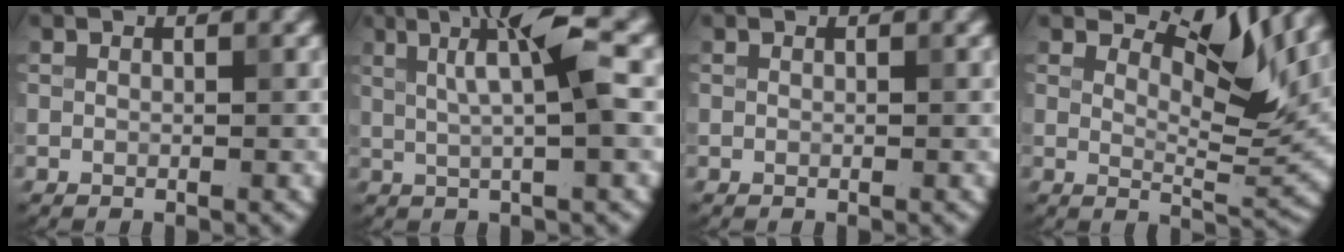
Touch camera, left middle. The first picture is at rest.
{"total": 5.3, "force": [0.7, 0.2, 5.3], "torque": [-0.102, 0.007, 0.030]}
{"total": 0.0}
{"total": 6.0, "force": [3.8, 1.6, 4.3], "torque": [-0.078, 0.003, 0.080]}